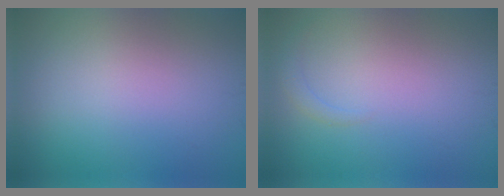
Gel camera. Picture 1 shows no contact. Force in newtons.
{"total": 1.0, "press": 1.0, "slide": 0.2}